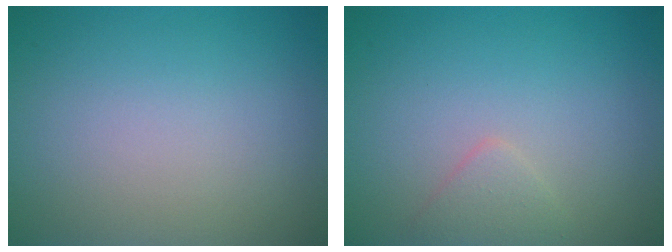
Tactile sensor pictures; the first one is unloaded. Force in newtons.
{"total": 1.3, "press": 1.3, "slide": 0.0}